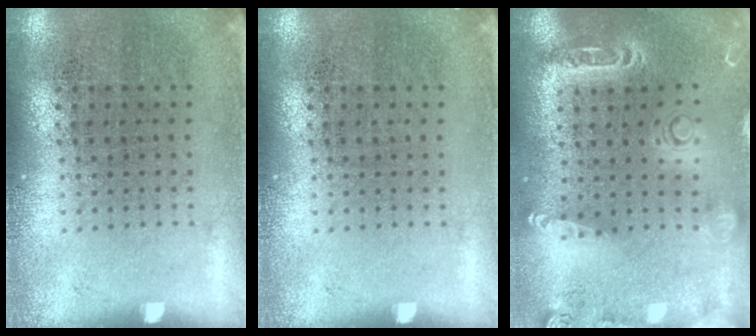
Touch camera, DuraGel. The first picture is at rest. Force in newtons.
{"total": 0.0}
{"total": 2.0, "press": 1.9, "slide": 0.6}